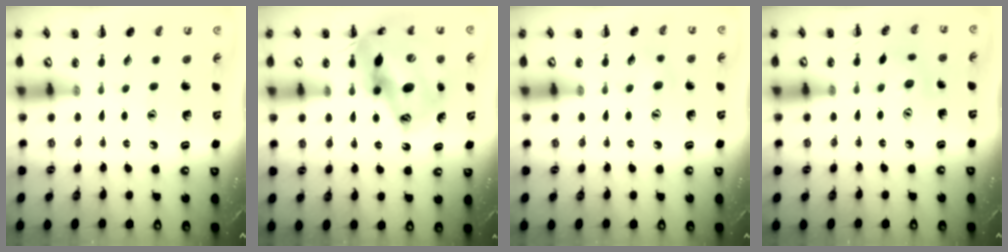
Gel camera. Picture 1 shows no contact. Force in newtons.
{"total": 18.4, "press": 17.7, "slide": 5.1}
{"total": 4.8, "press": 4.7, "slide": 1.2}
{"total": 3.8, "press": 3.7, "slide": 1.1}